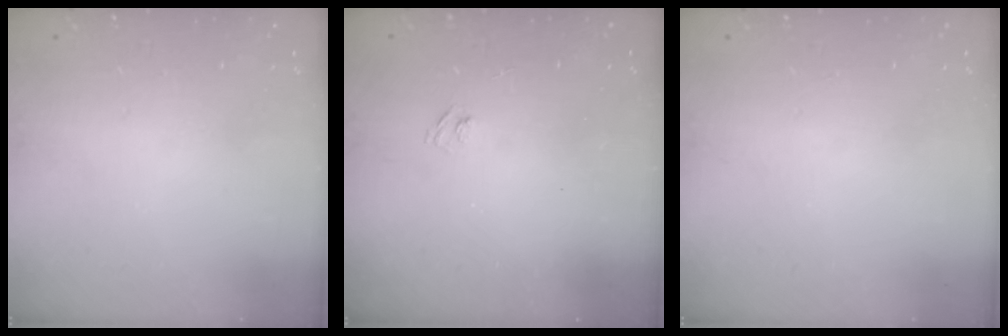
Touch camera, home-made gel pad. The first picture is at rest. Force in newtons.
{"total": 2.7, "press": 2.5, "slide": 0.9}
{"total": 0.0}